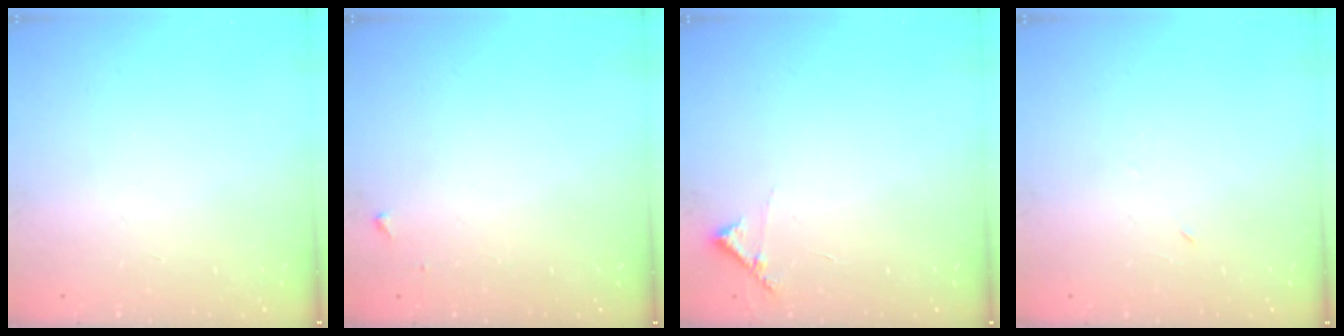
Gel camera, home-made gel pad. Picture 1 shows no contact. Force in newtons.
{"total": 3.3, "press": 3.3, "slide": 0.4}
{"total": 5.7, "press": 5.7, "slide": 0.3}
{"total": 2.7, "press": 2.5, "slide": 1.0}